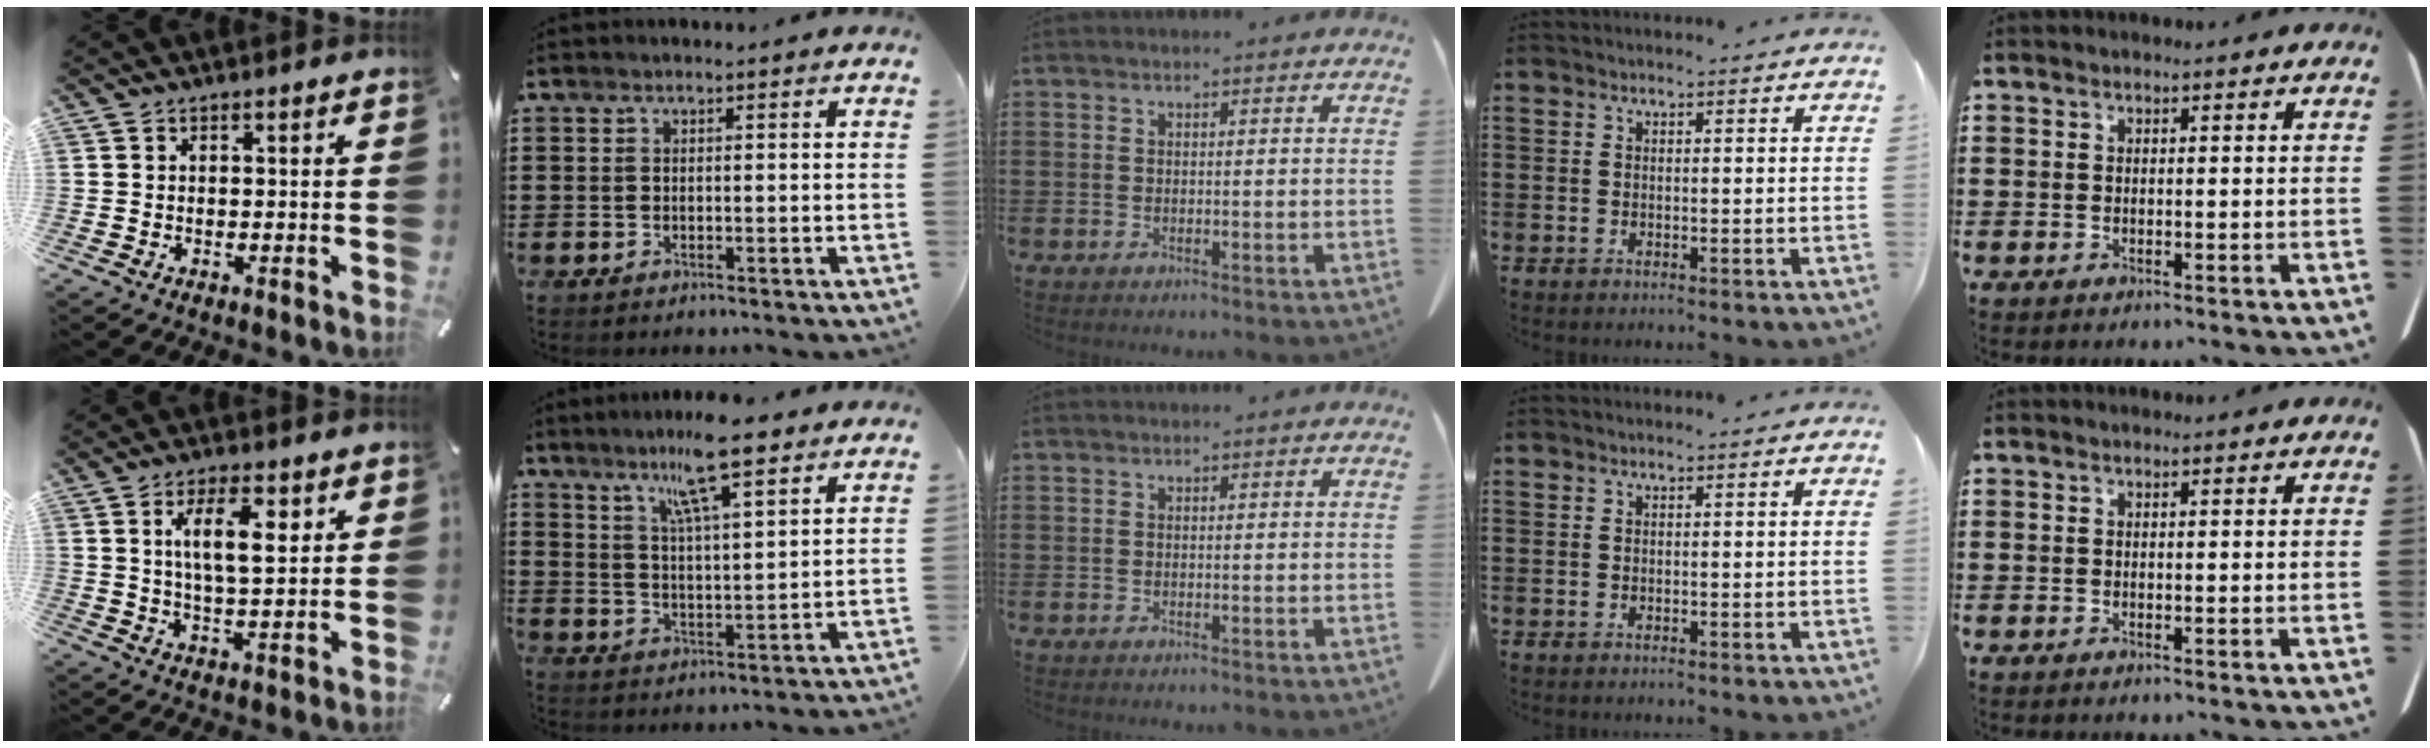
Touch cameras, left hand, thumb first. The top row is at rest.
{"thumb": {"total": 9.7, "force": [3.7, 3.6, 8.2], "torque": [-0.137, -0.005, 0.057]}, "index": {"total": 9.8, "force": [7.0, 1.2, 6.7], "torque": [-0.130, -0.014, 0.118]}}